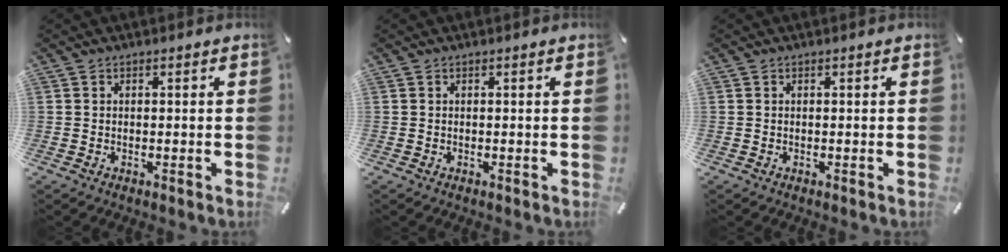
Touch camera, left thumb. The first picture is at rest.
{"total": 0.0}
{"total": 0.0}